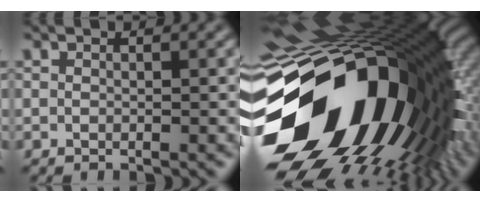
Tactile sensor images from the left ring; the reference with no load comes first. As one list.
[{"total": 19.8, "force": [-4.2, 11.9, 15.3], "torque": [-0.279, -0.057, -0.064]}]